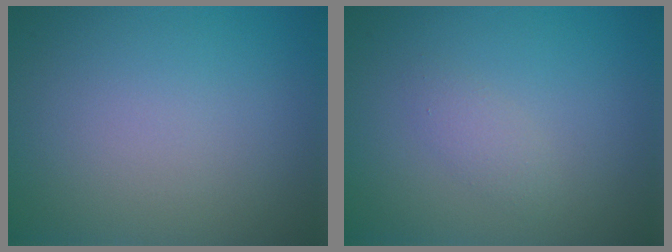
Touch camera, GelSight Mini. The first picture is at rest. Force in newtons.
{"total": 1.2, "press": 1.2, "slide": 0.0}